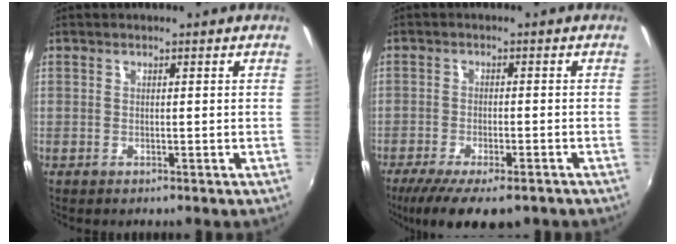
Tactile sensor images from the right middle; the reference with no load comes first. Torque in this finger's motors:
{"motor_torque": [1.12, -1.02, 0.16, 0.07]}